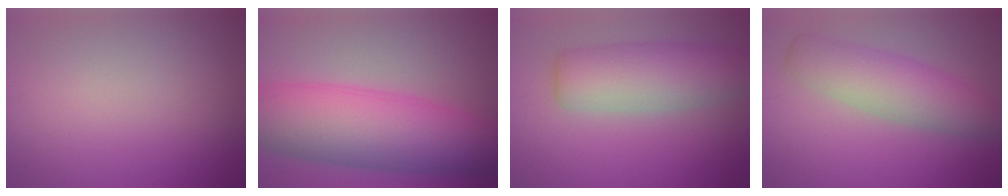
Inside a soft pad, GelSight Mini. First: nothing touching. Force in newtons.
{"total": 11.2, "press": 11.2, "slide": 0.2}
{"total": 6.8, "press": 6.8, "slide": 0.3}
{"total": 5.5, "press": 5.5, "slide": 0.1}